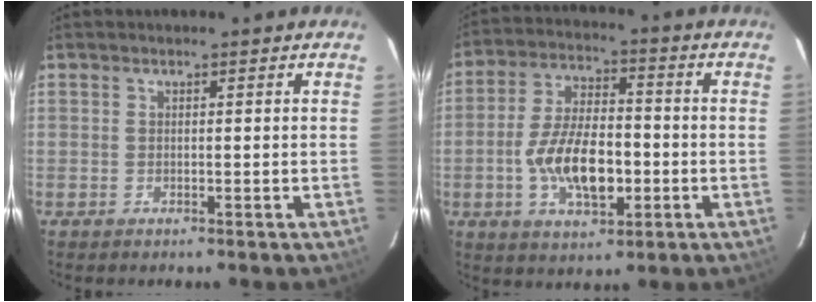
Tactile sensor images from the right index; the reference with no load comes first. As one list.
[{"total": 13.0, "force": [-3.1, 6.0, 11.1], "torque": [-0.219, 0.001, -0.051]}]